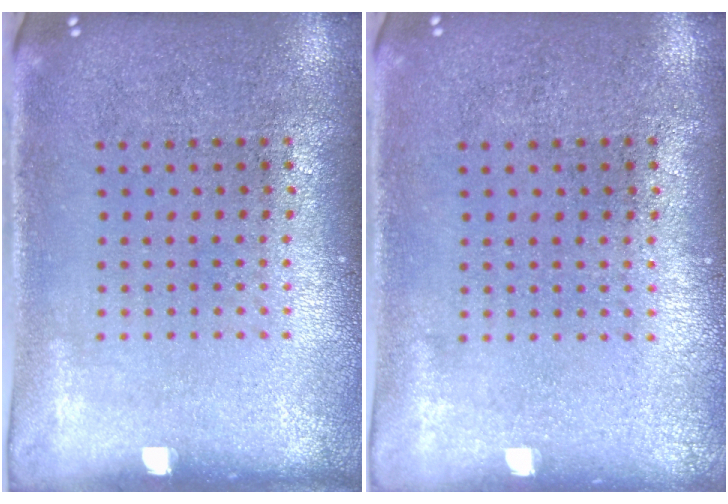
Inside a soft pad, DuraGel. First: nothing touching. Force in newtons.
{"total": 0.0}